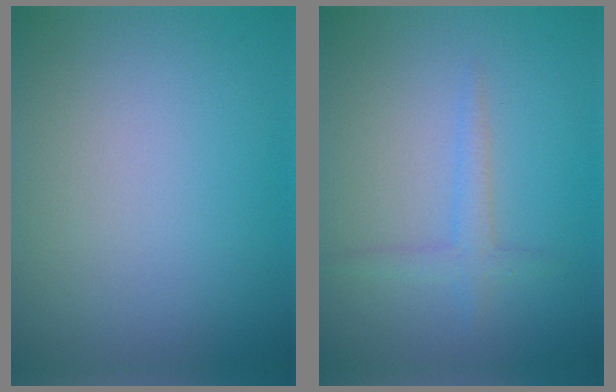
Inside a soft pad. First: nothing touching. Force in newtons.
{"total": 1.7, "press": 1.7, "slide": 0.1}